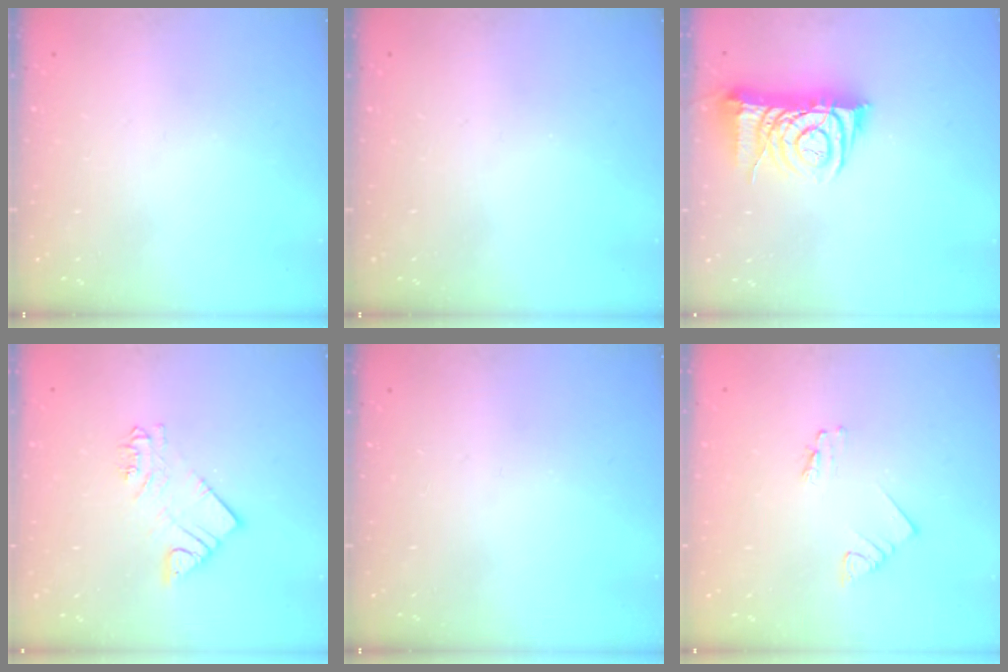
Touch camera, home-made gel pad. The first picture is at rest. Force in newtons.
{"total": 0.0}
{"total": 9.5, "press": 9.4, "slide": 1.1}
{"total": 4.0, "press": 4.0, "slide": 0.2}
{"total": 0.0}
{"total": 1.2, "press": 1.2, "slide": 0.1}